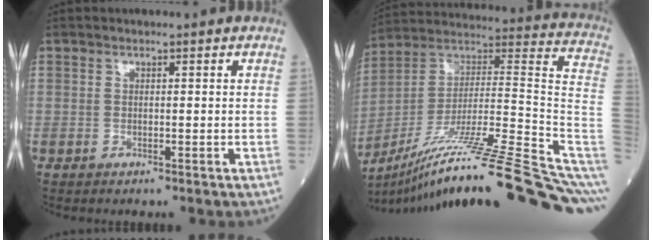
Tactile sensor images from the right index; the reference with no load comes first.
{"total": 29.6, "force": [-20.6, -0.5, 21.2], "torque": [-0.241, 0.018, -0.333]}